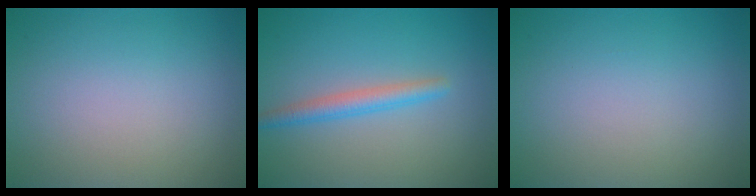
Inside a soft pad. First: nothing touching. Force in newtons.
{"total": 2.3, "press": 2.2, "slide": 0.2}
{"total": 0.0}